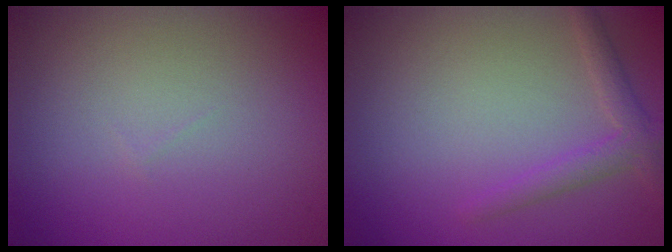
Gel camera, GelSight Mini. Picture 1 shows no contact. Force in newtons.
{"total": 2.1, "press": 2.1, "slide": 0.1}